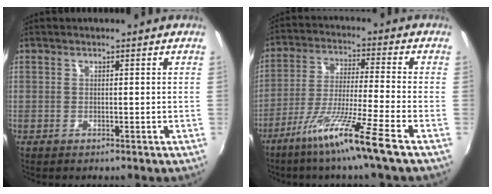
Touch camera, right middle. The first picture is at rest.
{"total": 11.8, "force": [-7.7, -1.7, 8.7], "torque": [-0.177, -0.017, -0.138]}